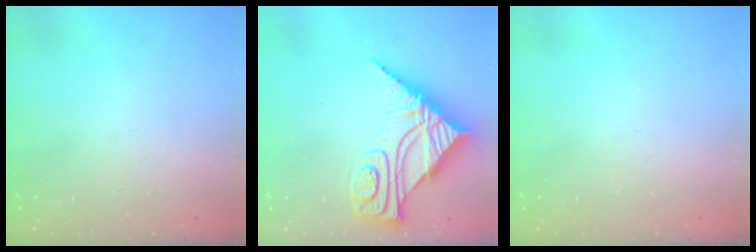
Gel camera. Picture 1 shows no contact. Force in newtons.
{"total": 15.0, "press": 15.0, "slide": 1.6}
{"total": 0.0}